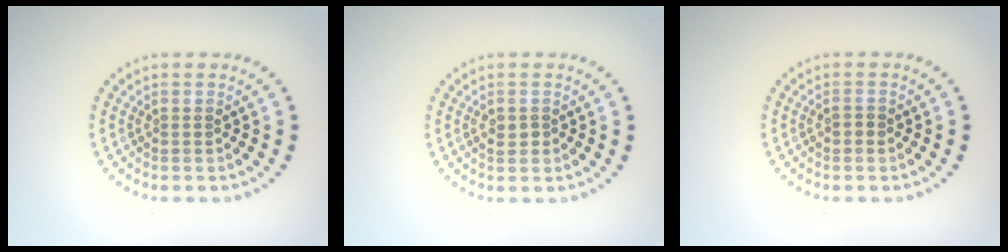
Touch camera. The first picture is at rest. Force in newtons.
{"total": 1.2, "press": 1.1, "slide": 0.3}
{"total": 0.8, "press": 0.8, "slide": 0.1}